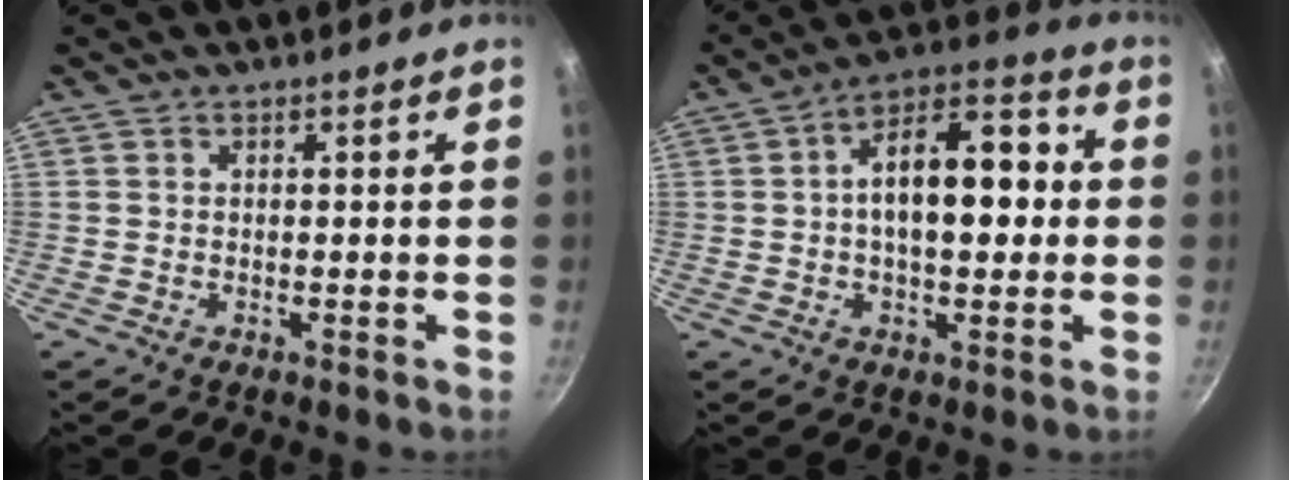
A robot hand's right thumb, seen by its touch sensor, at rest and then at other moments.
{"total": 15.1, "force": [1.0, 7.7, 12.9], "torque": [-0.180, 0.032, 0.006]}